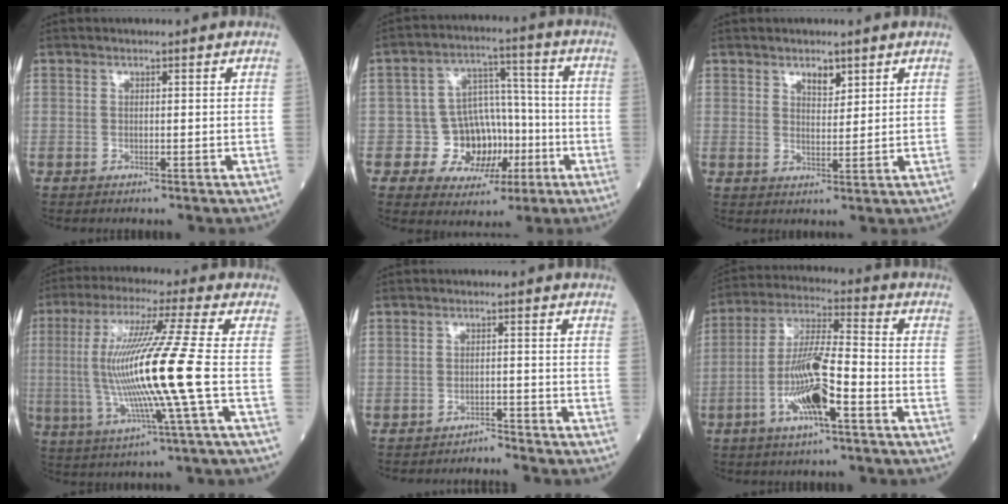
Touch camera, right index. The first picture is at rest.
{"total": 9.8, "force": [-2.7, 8.3, 4.4], "torque": [-0.055, 0.029, -0.033]}
{"total": 2.8, "force": [1.9, 1.2, 1.7], "torque": [-0.026, -0.004, 0.034]}
{"total": 15.5, "force": [-1.2, -1.6, 15.3], "torque": [-0.310, -0.003, -0.028]}
{"total": 2.5, "force": [-2.2, -0.7, -0.8], "torque": [0.026, -0.006, -0.033]}
{"total": 11.6, "force": [-4.2, 1.5, 10.7], "torque": [-0.211, 0.000, -0.079]}